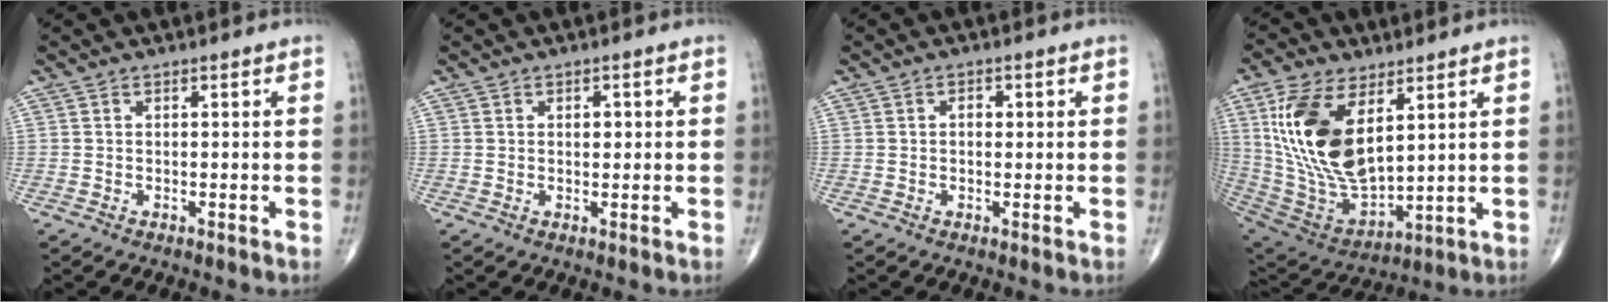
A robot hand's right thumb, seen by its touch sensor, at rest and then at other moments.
{"total": 1.7, "force": [0.4, 1.1, 1.3], "torque": [-0.011, 0.001, 0.005]}
{"total": 1.9, "force": [0.4, 1.3, 1.4], "torque": [-0.018, 0.003, 0.003]}
{"total": 20.5, "force": [6.7, 10.4, 16.4], "torque": [-0.311, -0.030, 0.140]}